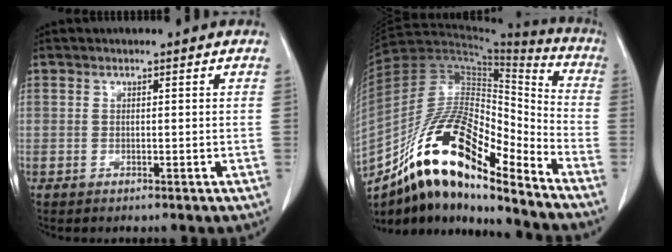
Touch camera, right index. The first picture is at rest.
{"total": 21.6, "force": [-14.6, 5.9, 14.9], "torque": [-0.272, 0.012, -0.256]}